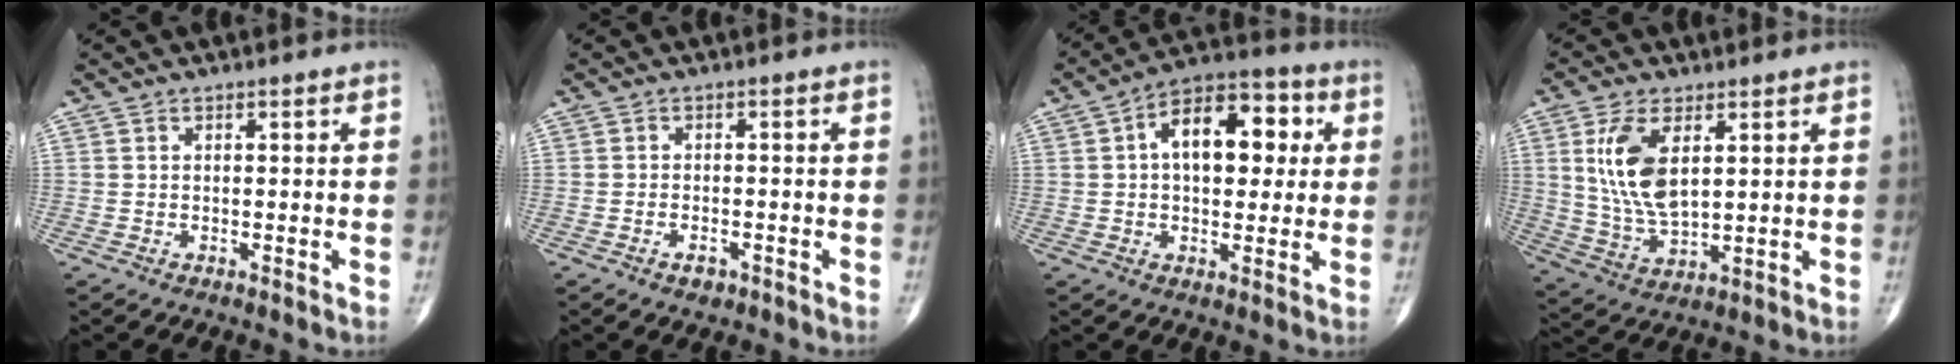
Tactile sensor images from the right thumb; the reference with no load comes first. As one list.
[{"total": 2.1, "force": [-1.3, 1.2, 1.2], "torque": [-0.015, 0.007, -0.016]}, {"total": 14.4, "force": [2.8, 8.3, 11.4], "torque": [-0.139, 0.023, 0.033]}, {"total": 11.7, "force": [3.4, 5.7, 9.6], "torque": [-0.191, -0.019, 0.074]}]